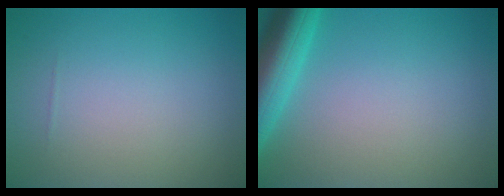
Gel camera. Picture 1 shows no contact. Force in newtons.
{"total": 6.3, "press": 6.3, "slide": 0.4}